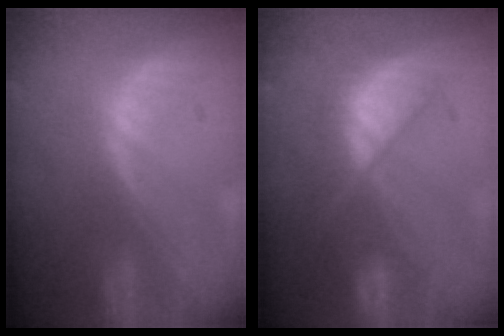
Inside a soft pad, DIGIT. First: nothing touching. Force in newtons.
{"total": 7.3, "press": 7.3, "slide": 0.6}